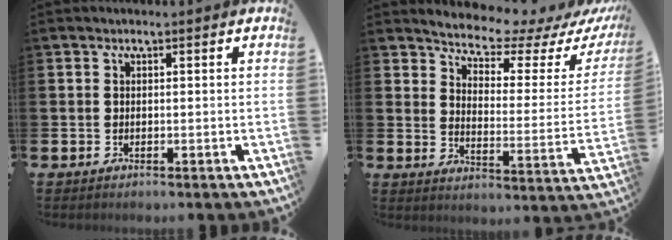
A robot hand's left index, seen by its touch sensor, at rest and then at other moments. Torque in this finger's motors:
{"motor_torque": [1.06, -1.08, 0.44, 0.05]}